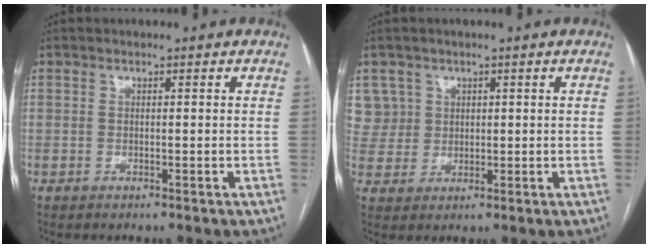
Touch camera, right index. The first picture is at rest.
{"total": 5.5, "force": [2.4, 5.0, -0.2], "torque": [0.011, 0.012, 0.054]}